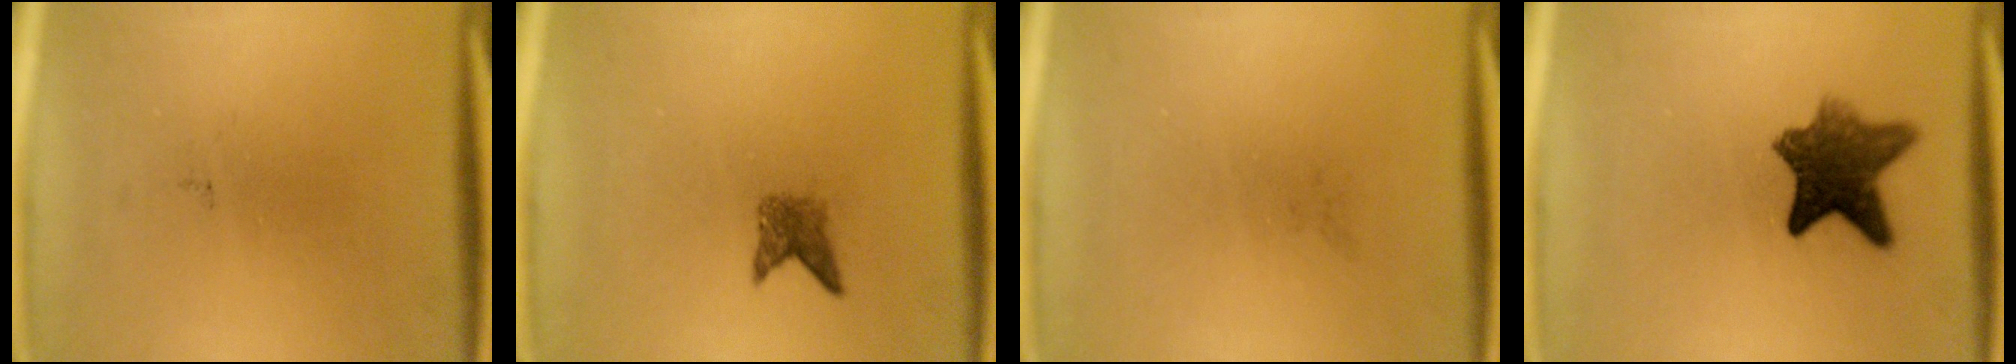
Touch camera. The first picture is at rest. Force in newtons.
{"total": 2.1}
{"total": 0.0}
{"total": 8.7}